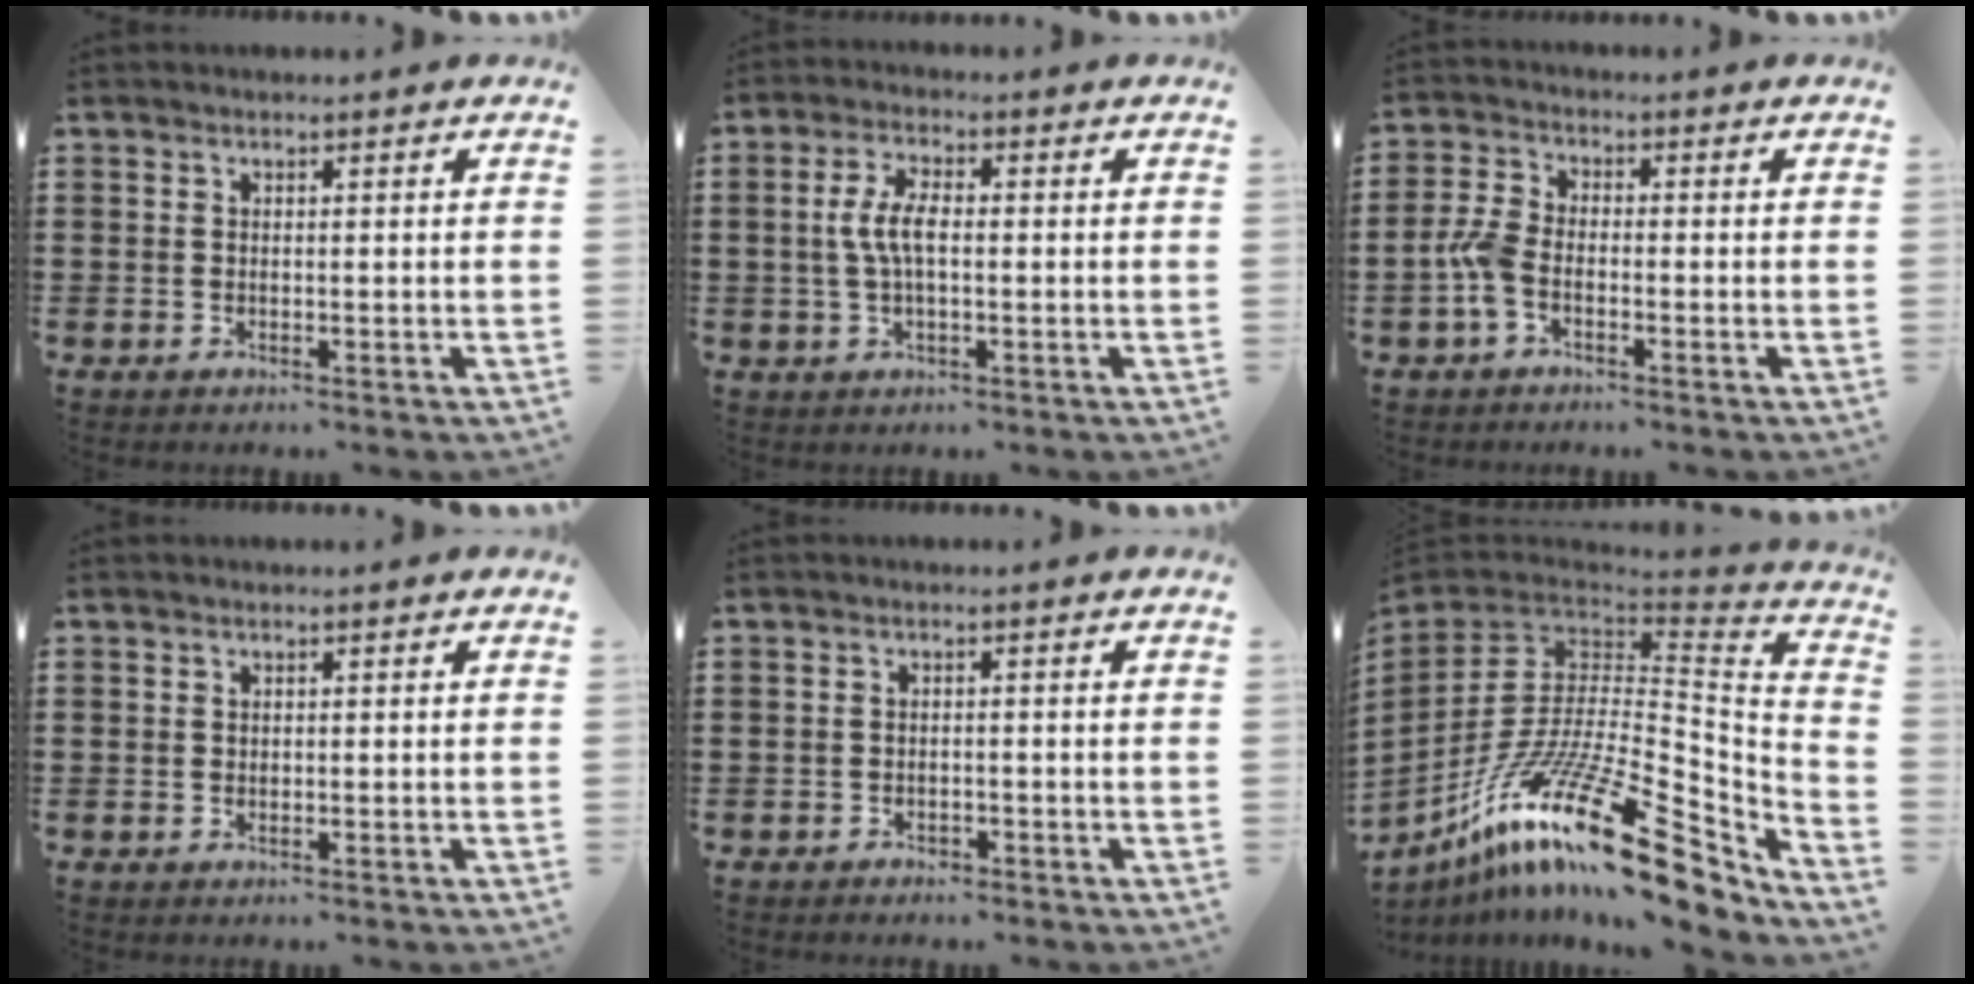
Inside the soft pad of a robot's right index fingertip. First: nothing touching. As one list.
[{"total": 5.4, "force": [0.0, 2.2, 5.0], "torque": [-0.115, 0.000, -0.010]}, {"total": 4.2, "force": [-1.8, 2.0, 3.2], "torque": [-0.084, -0.002, -0.041]}, {"total": 0.0}, {"total": 1.0, "force": [-0.9, 0.4, 0.1], "torque": [-0.006, 0.002, -0.021]}, {"total": 25.9, "force": [-13.9, 9.0, 19.9], "torque": [-0.363, 0.036, -0.242]}]